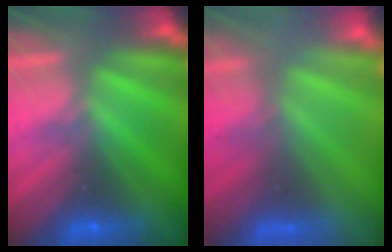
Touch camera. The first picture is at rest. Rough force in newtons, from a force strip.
{"total": 6.9}